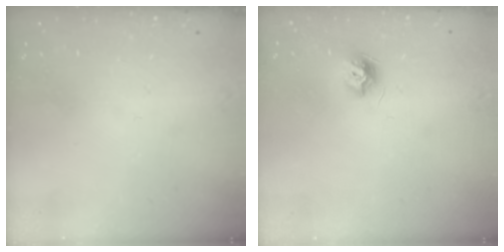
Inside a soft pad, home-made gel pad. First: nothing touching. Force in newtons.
{"total": 7.9, "press": 7.9, "slide": 0.4}